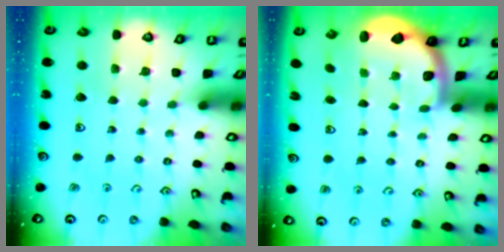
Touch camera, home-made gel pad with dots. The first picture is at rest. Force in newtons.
{"total": 1.9, "press": 1.8, "slide": 0.5}